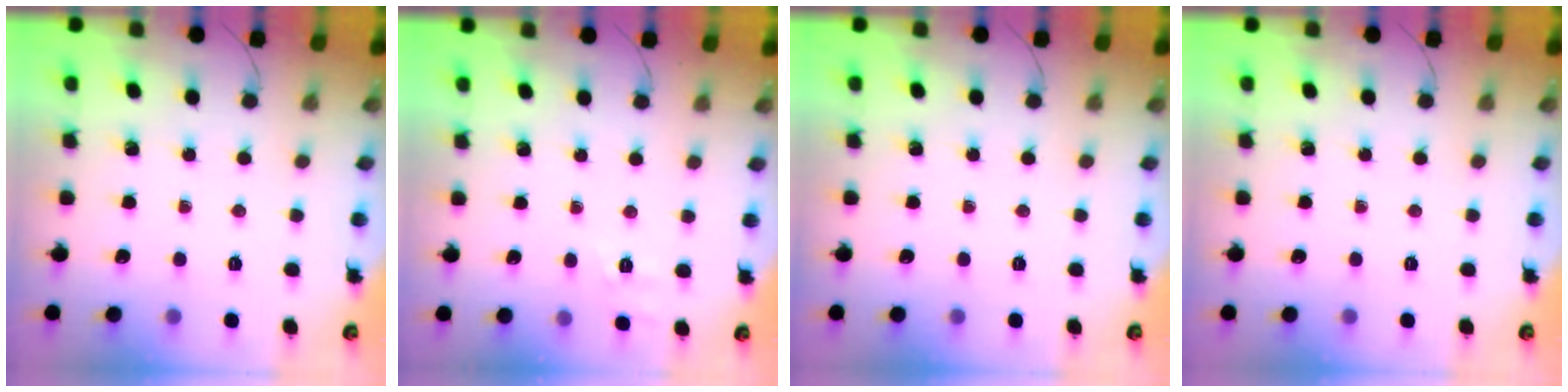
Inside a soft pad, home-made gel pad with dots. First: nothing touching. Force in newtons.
{"total": 1.8, "press": 0.2, "slide": 1.8}
{"total": 0.0}
{"total": 0.0}